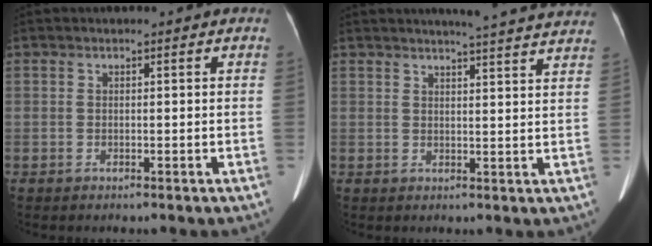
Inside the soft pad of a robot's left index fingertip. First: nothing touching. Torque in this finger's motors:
{"motor_torque": [0.78, -1.37, 0.00, 0.04]}